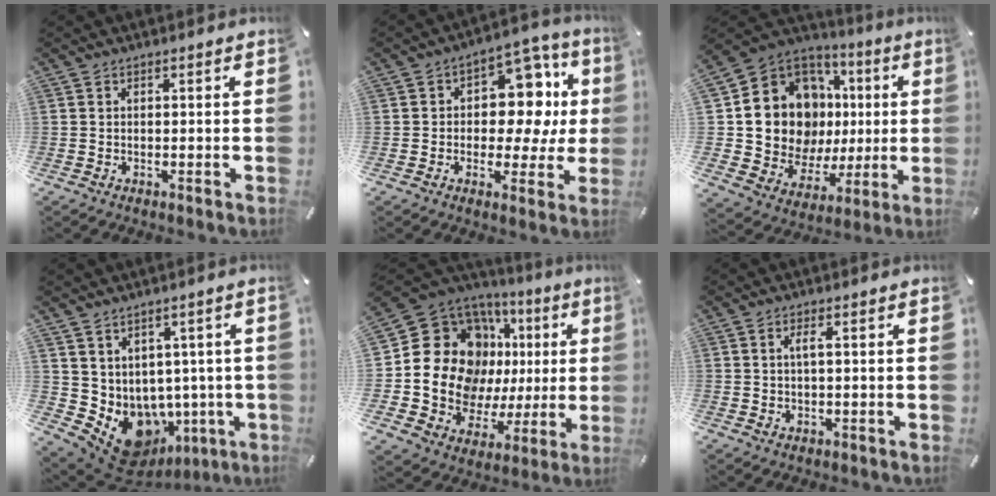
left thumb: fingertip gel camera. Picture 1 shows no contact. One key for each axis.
{"total": 13.6, "fx": 2.3, "fy": 9.8, "fz": 9.2, "tx": -0.109, "ty": -0.021, "tz": 0.042}
{"total": 15.6, "fx": 2.9, "fy": 13.6, "fz": 7.1, "tx": -0.145, "ty": -0.045, "tz": 0.074}
{"total": 9.1, "fx": -1.5, "fy": 8.2, "fz": 3.8, "tx": -0.059, "ty": -0.025, "tz": -0.003}
{"total": 20.7, "fx": 5.4, "fy": 16.2, "fz": 11.8, "tx": -0.202, "ty": -0.046, "tz": 0.117}
{"total": 2.5, "fx": 0.4, "fy": 0.7, "fz": 2.3, "tx": -0.046, "ty": 0.003, "tz": 0.006}